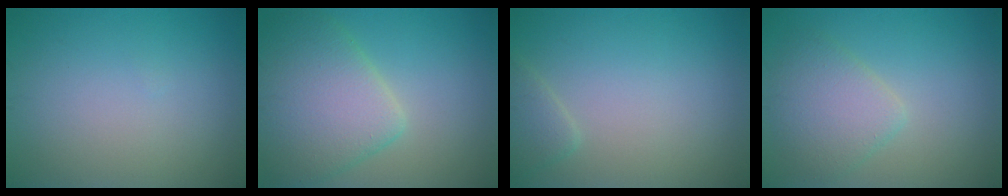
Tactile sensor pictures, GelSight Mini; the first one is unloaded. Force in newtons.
{"total": 7.1, "press": 7.1, "slide": 0.3}
{"total": 1.5, "press": 1.5, "slide": 0.1}
{"total": 3.8, "press": 3.8, "slide": 0.2}